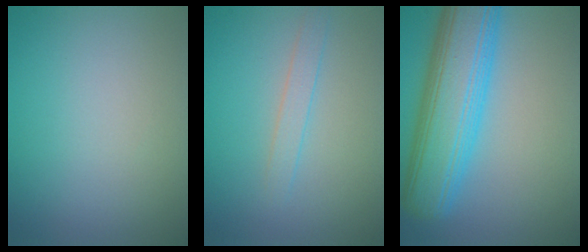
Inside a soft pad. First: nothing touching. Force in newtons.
{"total": 1.4, "press": 1.4, "slide": 0.0}
{"total": 9.6, "press": 9.6, "slide": 0.3}